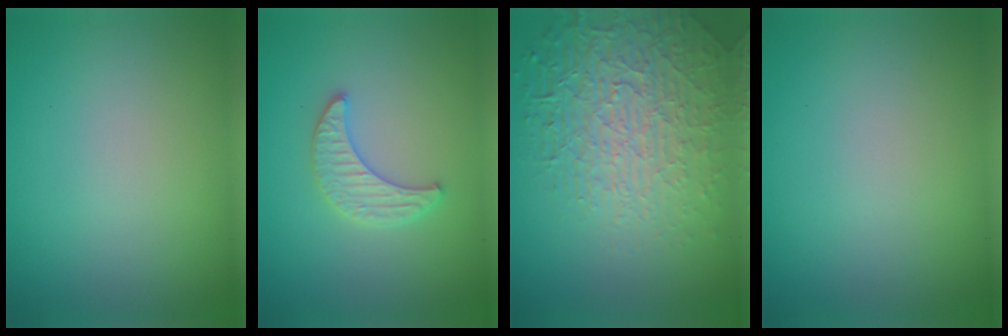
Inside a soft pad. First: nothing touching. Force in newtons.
{"total": 2.9, "press": 2.9, "slide": 0.7}
{"total": 7.8, "press": 5.5, "slide": 5.5}
{"total": 0.0}